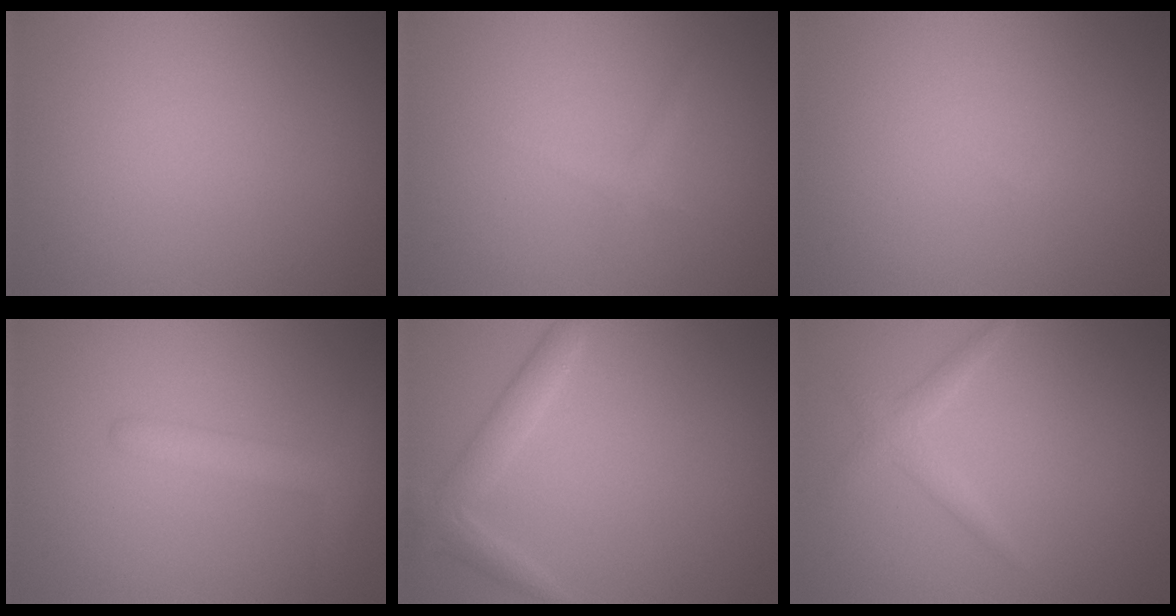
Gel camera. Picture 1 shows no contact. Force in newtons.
{"total": 0.9, "press": 0.9, "slide": 0.1}
{"total": 0.0}
{"total": 3.0, "press": 3.0, "slide": 0.2}
{"total": 2.3, "press": 2.3, "slide": 0.1}
{"total": 1.6, "press": 1.6, "slide": 0.1}